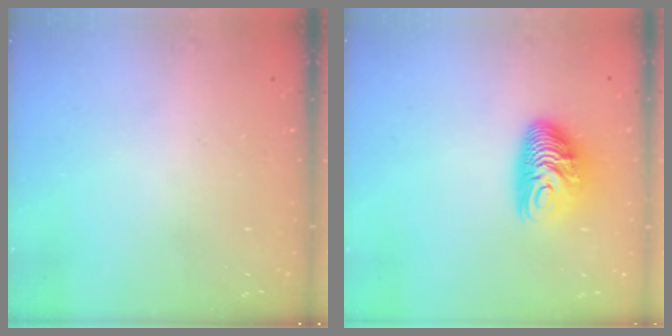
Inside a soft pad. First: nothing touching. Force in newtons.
{"total": 9.8, "press": 9.8, "slide": 0.3}